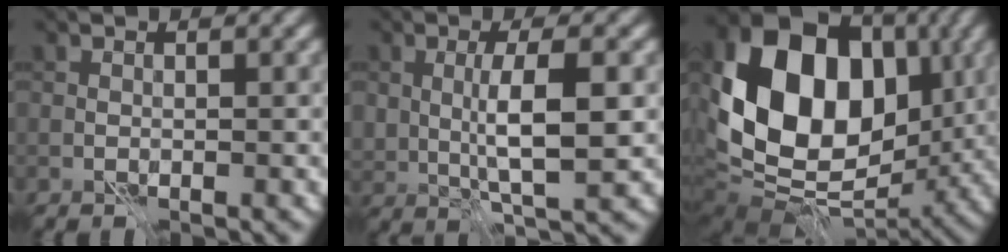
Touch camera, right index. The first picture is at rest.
{"total": 4.7, "force": [0.5, 1.5, 4.5], "torque": [-0.088, -0.002, 0.012]}
{"total": 16.7, "force": [2.0, 12.3, 11.2], "torque": [-0.199, 0.004, 0.046]}